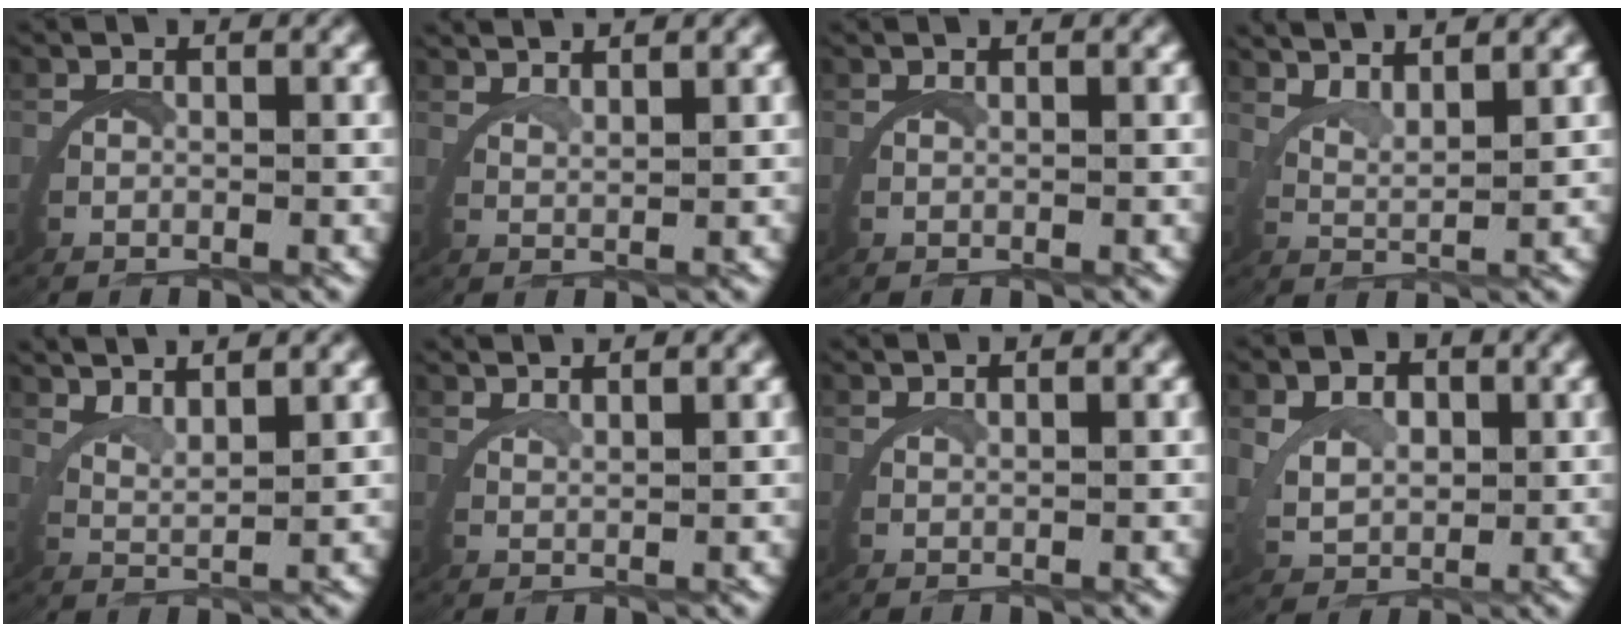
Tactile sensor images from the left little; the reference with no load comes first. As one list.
[{"total": 3.6, "force": [3.4, -1.0, 0.5], "torque": [-0.018, -0.001, 0.062]}, {"total": 0.9, "force": [0.6, -0.6, 0.0], "torque": [0.000, 0.004, 0.010]}, {"total": 5.2, "force": [4.5, 1.1, 2.3], "torque": [-0.055, 0.001, 0.070]}, {"total": 4.8, "force": [4.3, 0.8, 2.1], "torque": [-0.051, 0.001, 0.069]}, {"total": 3.1, "force": [2.9, -1.1, 0.3], "torque": [-0.012, 0.001, 0.052]}, {"total": 1.9, "force": [1.5, -1.2, 0.1], "torque": [-0.002, 0.004, 0.027]}, {"total": 3.5, "force": [1.3, 2.5, 2.1], "torque": [-0.058, -0.018, 0.033]}]